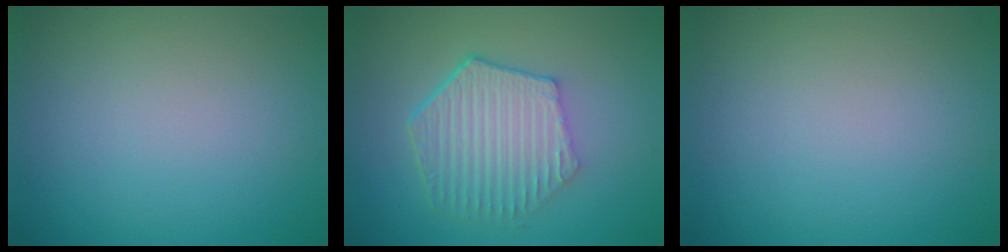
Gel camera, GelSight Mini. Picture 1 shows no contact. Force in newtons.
{"total": 5.9, "press": 4.4, "slide": 4.0}
{"total": 0.0}